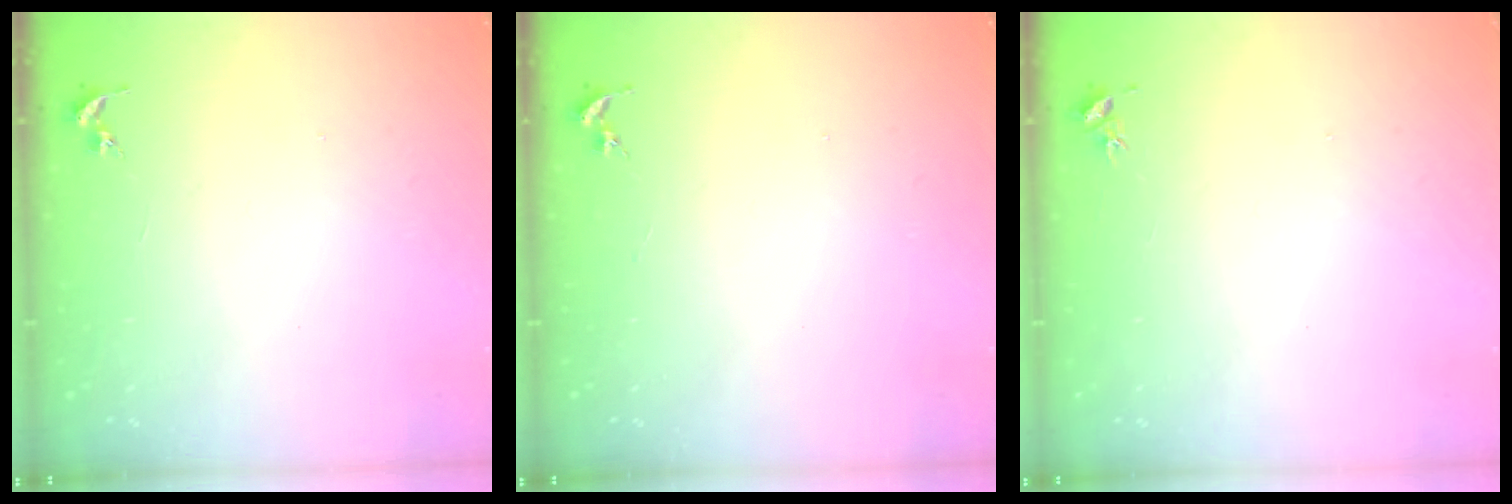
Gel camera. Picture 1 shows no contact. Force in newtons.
{"total": 0.0}
{"total": 3.1, "press": 3.0, "slide": 0.3}